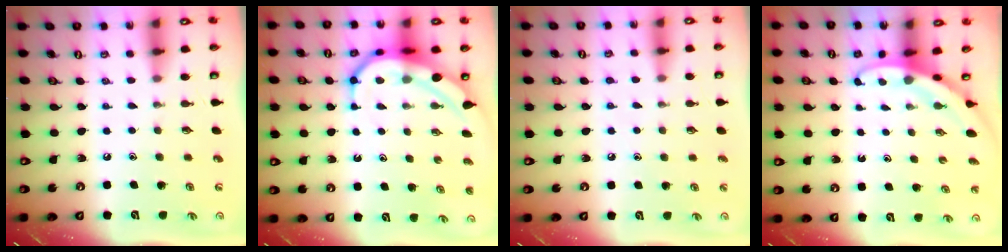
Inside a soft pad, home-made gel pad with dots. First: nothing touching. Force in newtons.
{"total": 9.3, "press": 9.2, "slide": 0.8}
{"total": 3.3, "press": 3.3, "slide": 0.5}
{"total": 2.9, "press": 2.9, "slide": 0.1}